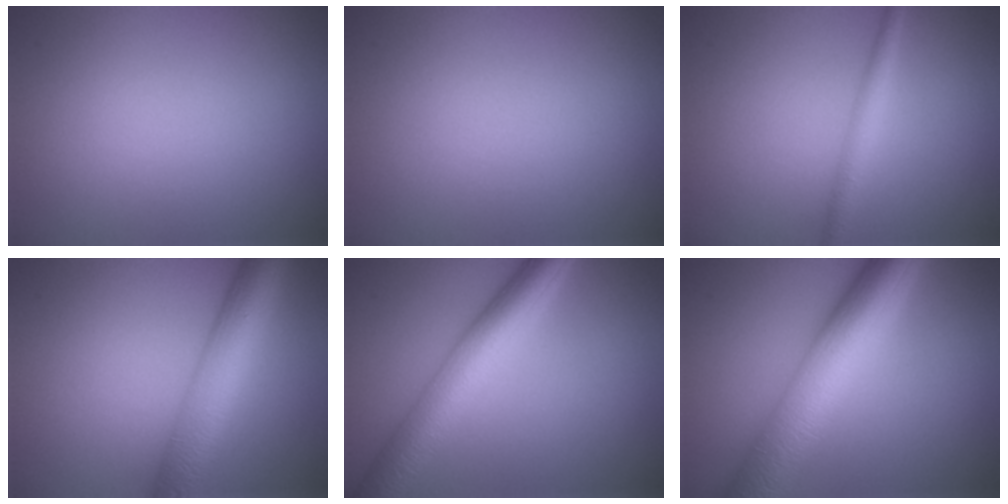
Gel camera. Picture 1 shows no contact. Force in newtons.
{"total": 0.0}
{"total": 2.1, "press": 2.1, "slide": 0.1}
{"total": 7.2, "press": 7.2, "slide": 0.3}
{"total": 7.4, "press": 7.4, "slide": 0.2}
{"total": 10.5, "press": 10.5, "slide": 0.1}